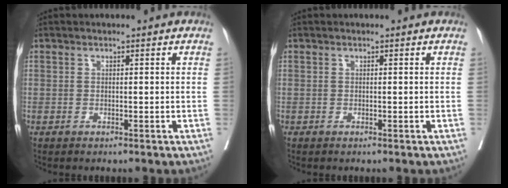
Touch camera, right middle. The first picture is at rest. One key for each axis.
{"total": 0.0}